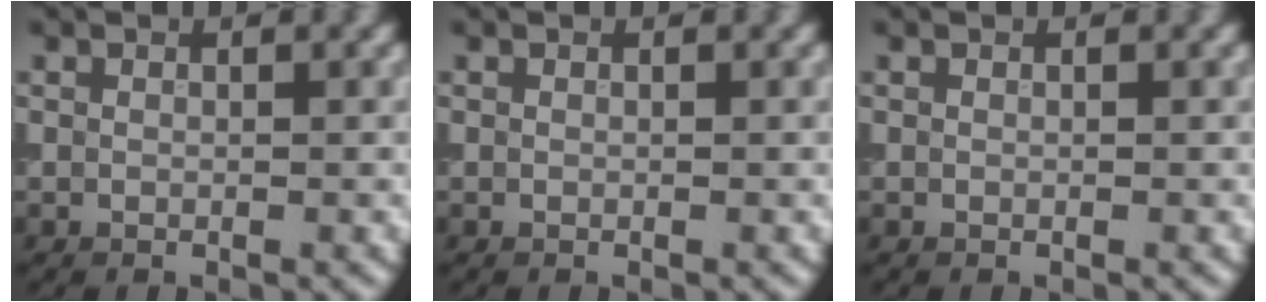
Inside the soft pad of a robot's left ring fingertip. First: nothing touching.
{"total": 0.0}
{"total": 0.0}